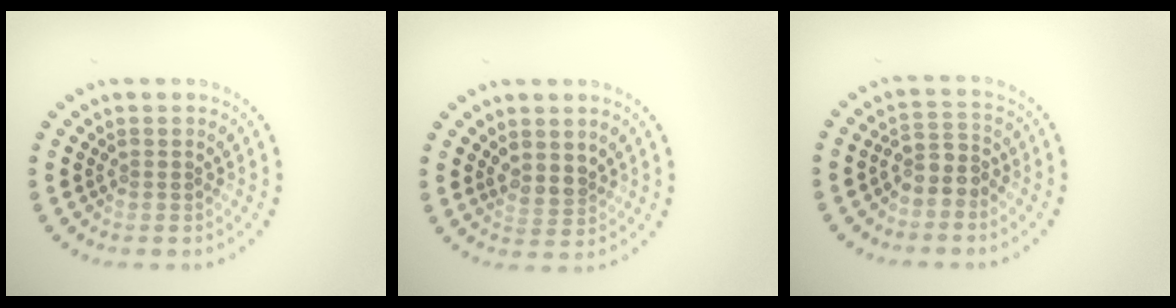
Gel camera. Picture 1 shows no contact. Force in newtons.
{"total": 2.0, "press": 1.7, "slide": 1.1}
{"total": 2.3, "press": 1.9, "slide": 1.3}